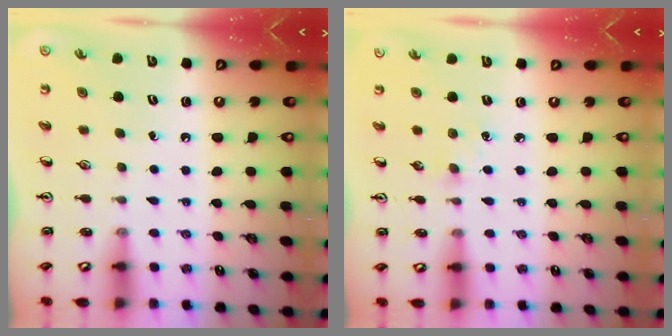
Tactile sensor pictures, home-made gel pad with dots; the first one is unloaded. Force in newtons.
{"total": 3.0, "press": 2.9, "slide": 0.4}